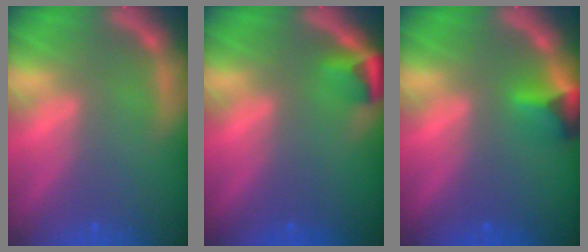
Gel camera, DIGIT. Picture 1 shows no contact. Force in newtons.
{"total": 2.4}
{"total": 2.9}